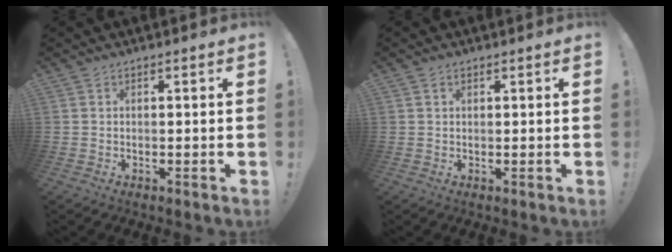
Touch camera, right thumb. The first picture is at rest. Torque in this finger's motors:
{"motor_torque": [-0.11, -0.07, 0.01, 0.00, 0.05]}